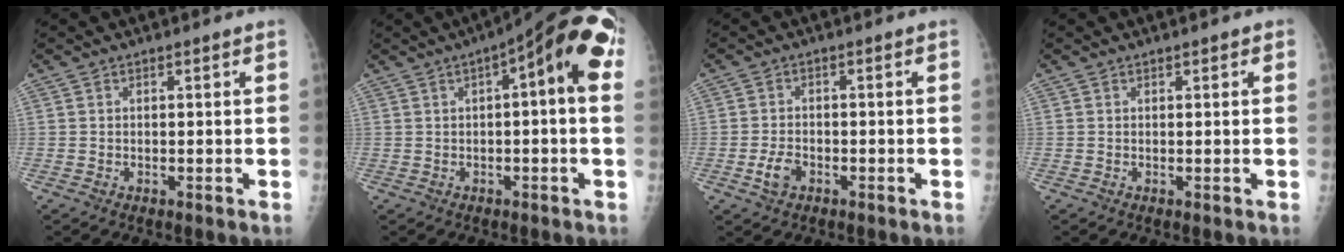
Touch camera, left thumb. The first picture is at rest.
{"total": 12.1, "force": [2.4, 3.4, 11.4], "torque": [-0.143, 0.040, 0.021]}
{"total": 3.4, "force": [-1.6, 2.2, 2.1], "torque": [-0.040, 0.011, -0.028]}
{"total": 1.2, "force": [0.6, 0.5, 0.9], "torque": [-0.008, 0.001, 0.006]}